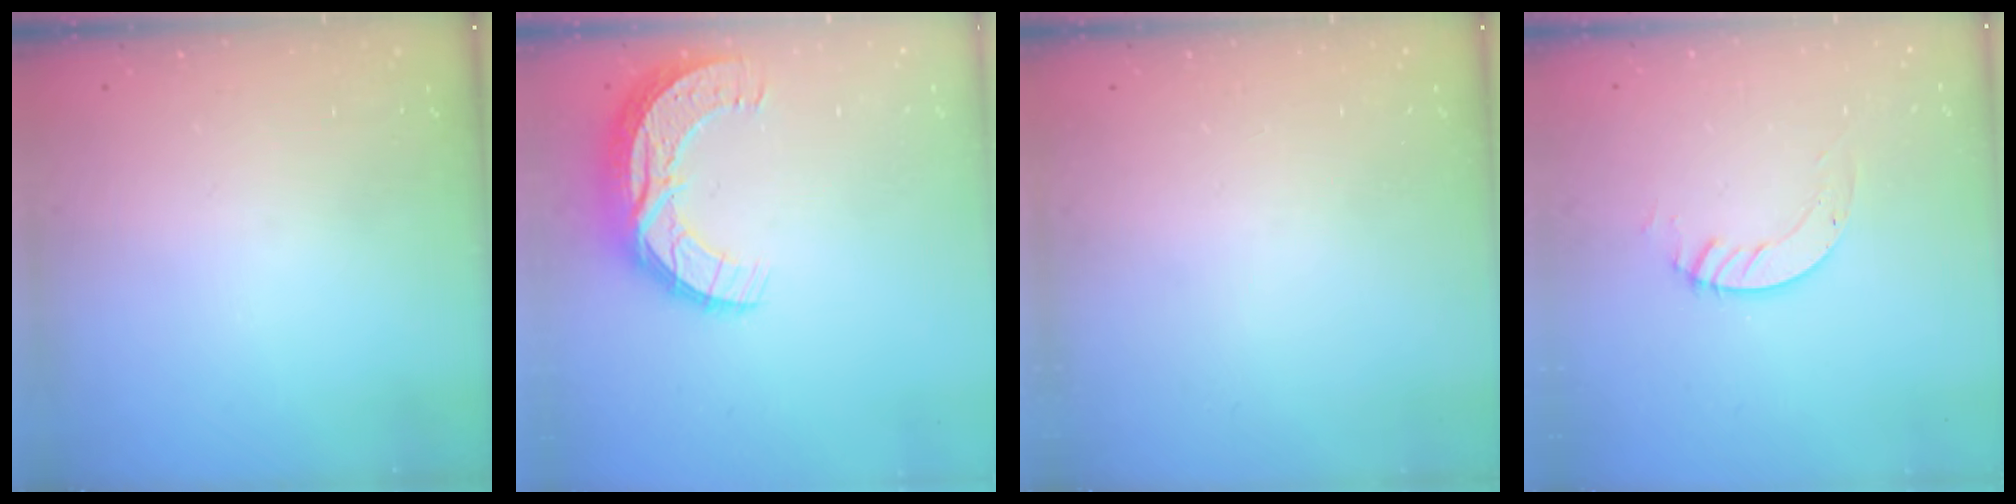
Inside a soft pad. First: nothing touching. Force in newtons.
{"total": 12.5, "press": 12.5, "slide": 0.7}
{"total": 0.0}
{"total": 3.7, "press": 3.7, "slide": 0.2}